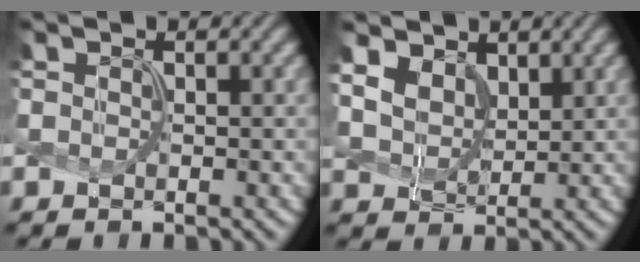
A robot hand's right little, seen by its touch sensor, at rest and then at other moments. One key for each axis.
{"total": 6.1, "fx": 3.5, "fy": 4.1, "fz": 2.9, "tx": -0.110, "ty": 0.002, "tz": 0.069}